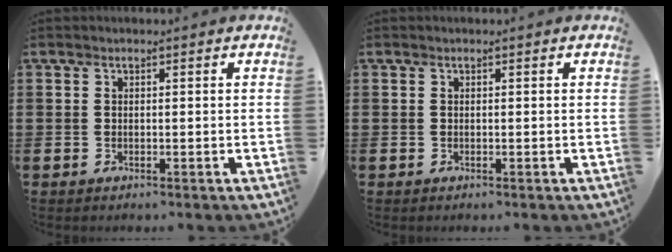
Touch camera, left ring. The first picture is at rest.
{"total": 0.0}